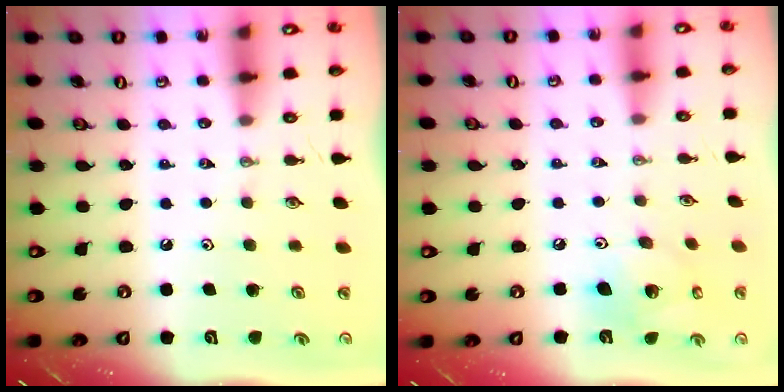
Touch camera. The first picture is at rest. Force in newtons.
{"total": 12.0, "press": 11.8, "slide": 2.3}